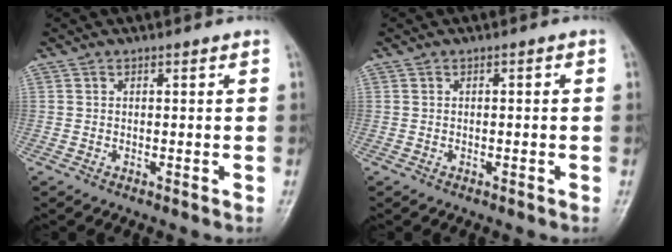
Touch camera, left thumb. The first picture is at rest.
{"total": 0.6, "force": [-0.1, 0.2, 0.6], "torque": [-0.012, 0.005, 0.001]}